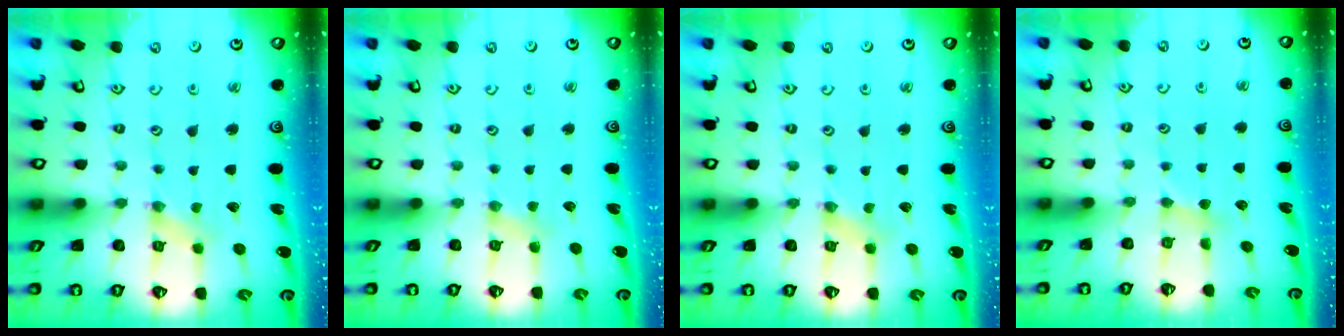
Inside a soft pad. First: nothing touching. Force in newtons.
{"total": 2.9, "press": 2.9, "slide": 0.5}
{"total": 0.6, "press": 0.6, "slide": 0.1}
{"total": 2.5, "press": 2.4, "slide": 0.2}